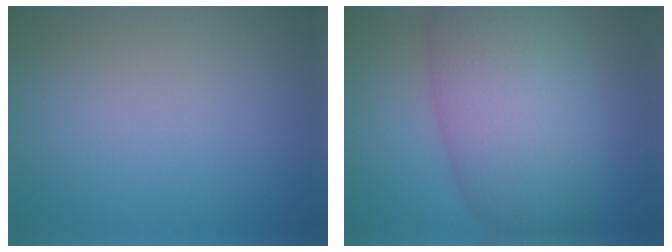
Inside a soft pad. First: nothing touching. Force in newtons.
{"total": 11.4, "press": 11.4, "slide": 0.5}